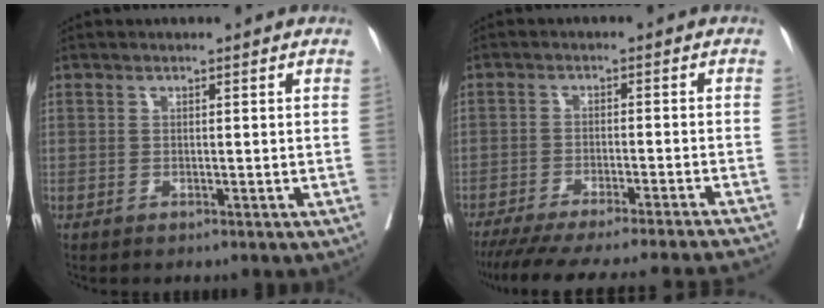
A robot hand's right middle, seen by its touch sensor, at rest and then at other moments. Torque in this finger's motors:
{"motor_torque": [1.07, -1.06, 0.19, 0.06]}